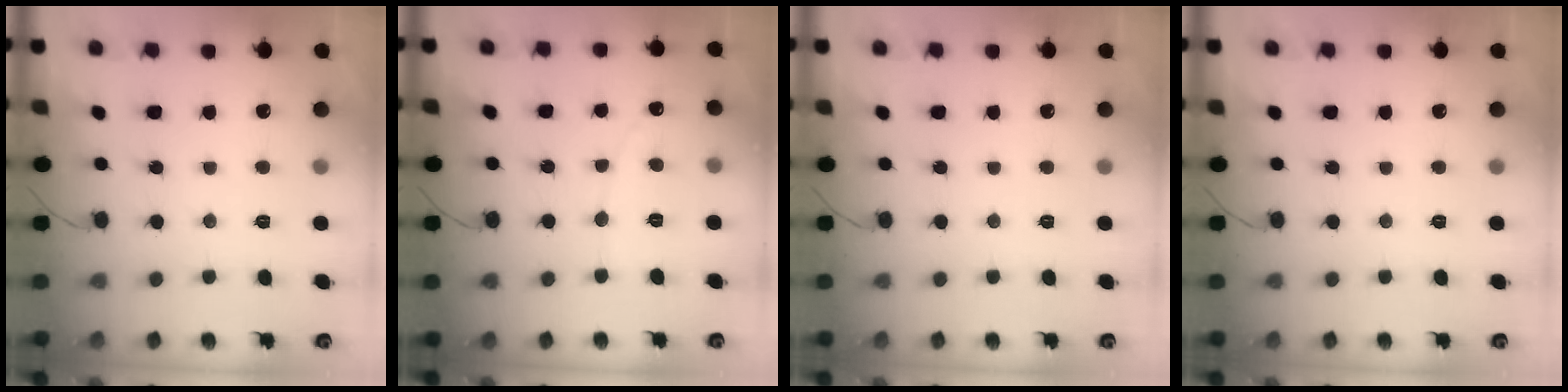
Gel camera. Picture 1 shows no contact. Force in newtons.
{"total": 2.9, "press": 2.9, "slide": 0.3}
{"total": 0.0}
{"total": 0.0}